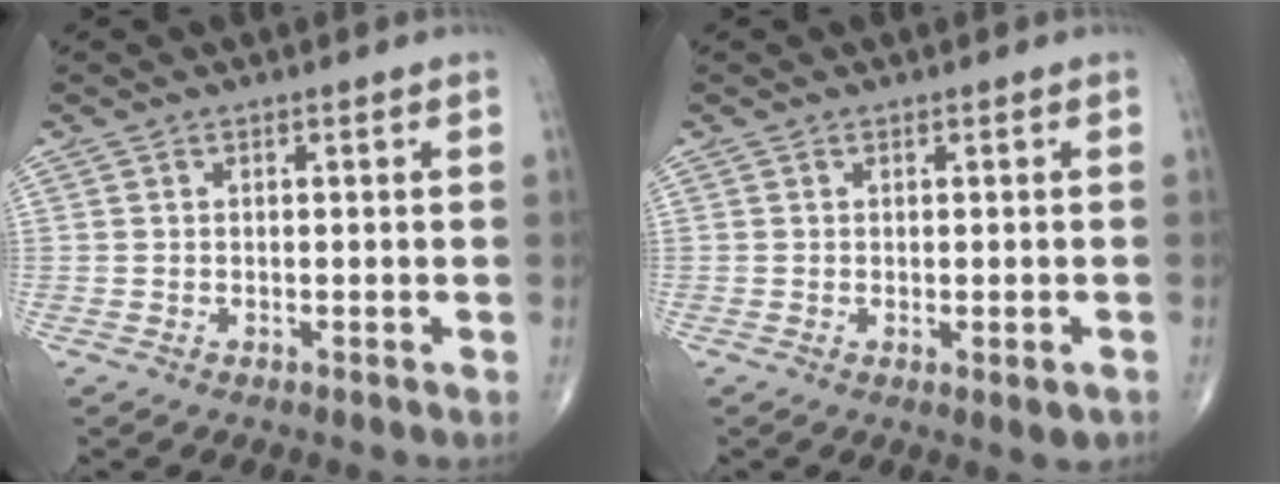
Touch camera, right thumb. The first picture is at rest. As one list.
[{"total": 2.5, "force": [-0.8, 0.8, 2.2], "torque": [-0.029, -0.005, -0.004]}]